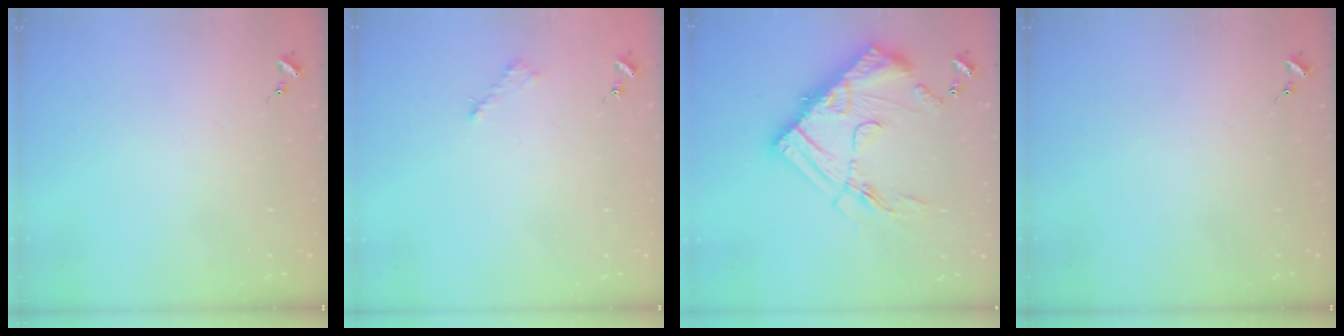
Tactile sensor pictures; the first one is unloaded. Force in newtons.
{"total": 2.6, "press": 2.5, "slide": 0.3}
{"total": 21.5, "press": 21.4, "slide": 1.6}
{"total": 0.0}